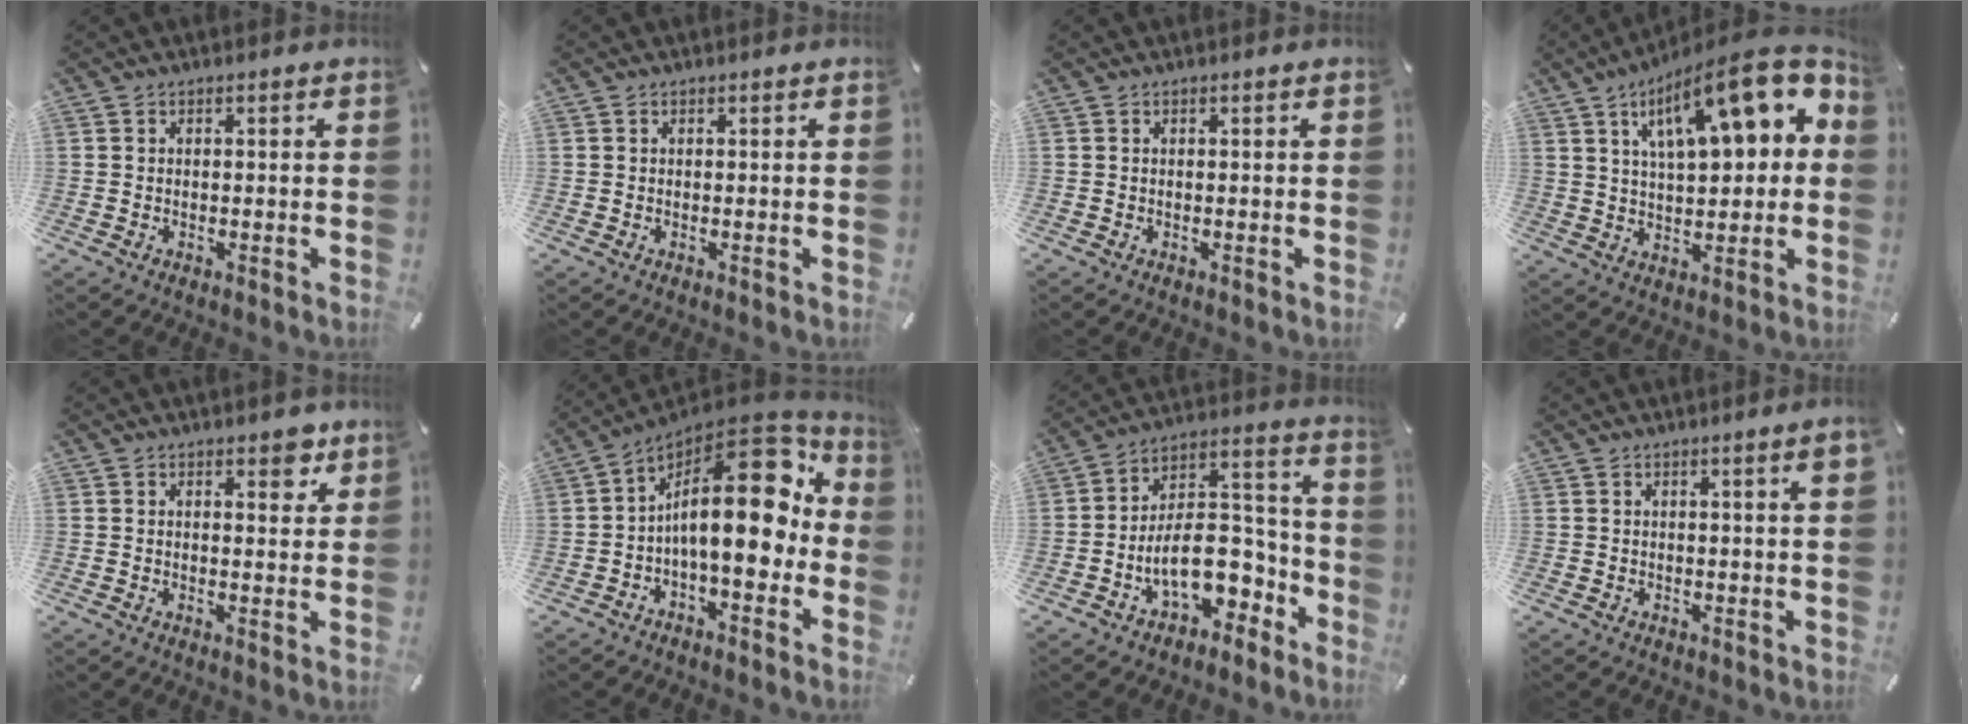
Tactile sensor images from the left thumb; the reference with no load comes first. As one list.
[{"total": 0.0}, {"total": 0.0}, {"total": 19.0, "force": [9.1, 7.2, 15.0], "torque": [-0.232, -0.046, 0.145]}, {"total": 4.8, "force": [3.1, 2.4, 2.8], "torque": [-0.016, -0.019, 0.044]}, {"total": 20.7, "force": [2.6, 9.5, 18.2], "torque": [-0.288, -0.042, 0.040]}, {"total": 14.2, "force": [-4.9, 9.5, 9.3], "torque": [-0.140, 0.001, -0.084]}, {"total": 3.4, "force": [1.0, 0.2, 3.2], "torque": [-0.059, 0.000, 0.016]}]